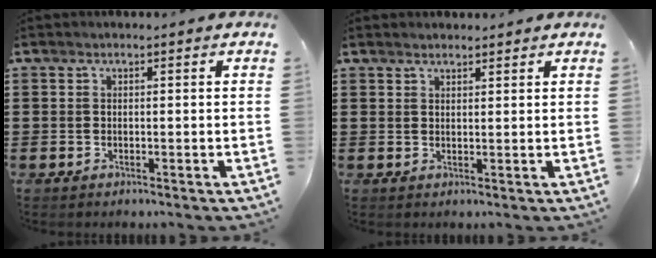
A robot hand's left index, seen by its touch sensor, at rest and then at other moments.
{"total": 1.5, "force": [1.5, 0.3, 0.3], "torque": [-0.007, 0.003, 0.028]}